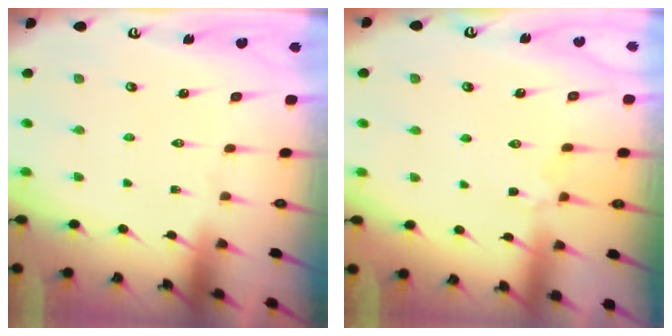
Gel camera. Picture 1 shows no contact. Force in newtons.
{"total": 2.8, "press": 2.7, "slide": 0.6}